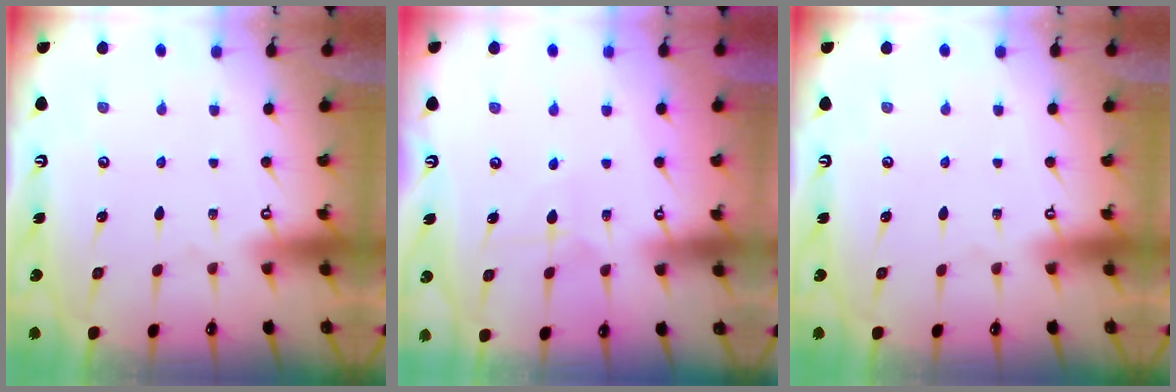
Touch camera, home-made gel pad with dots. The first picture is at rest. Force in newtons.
{"total": 5.5, "press": 5.5, "slide": 0.5}
{"total": 0.0}